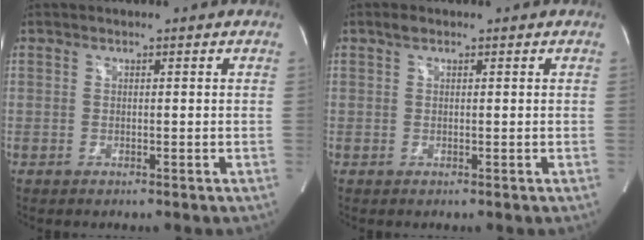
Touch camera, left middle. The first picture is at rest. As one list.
[{"total": 1.0, "force": [0.6, 0.5, 0.6], "torque": [-0.015, 0.010, 0.012]}]